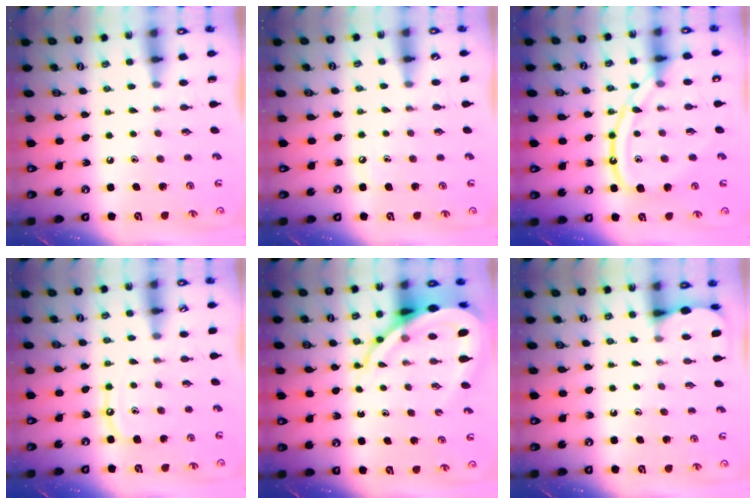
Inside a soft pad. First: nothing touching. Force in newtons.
{"total": 2.6, "press": 2.6, "slide": 0.4}
{"total": 12.6, "press": 12.6, "slide": 1.0}
{"total": 7.2, "press": 7.1, "slide": 0.8}
{"total": 12.9, "press": 12.8, "slide": 1.5}
{"total": 2.9, "press": 2.9, "slide": 0.3}